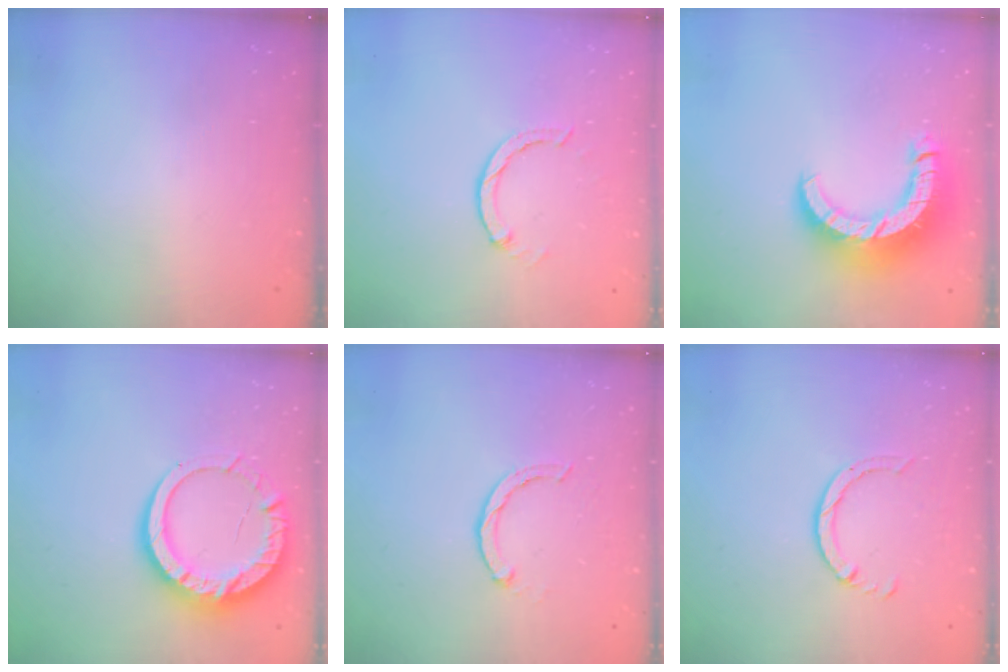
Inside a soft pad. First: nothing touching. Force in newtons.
{"total": 1.3, "press": 1.2, "slide": 0.3}
{"total": 13.5, "press": 13.4, "slide": 1.5}
{"total": 14.0, "press": 13.9, "slide": 1.4}
{"total": 2.4, "press": 2.4, "slide": 0.4}
{"total": 4.7, "press": 4.7, "slide": 0.4}